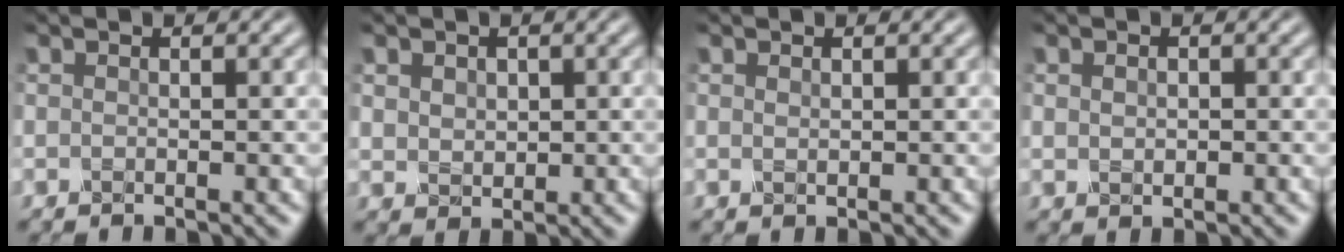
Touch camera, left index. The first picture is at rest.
{"total": 2.0, "force": [0.8, 1.6, 0.9], "torque": [-0.023, -0.001, 0.015]}
{"total": 0.6, "force": [0.3, 0.3, 0.3], "torque": [-0.009, -0.001, 0.008]}
{"total": 1.1, "force": [0.2, 0.8, 0.7], "torque": [-0.015, -0.001, 0.005]}